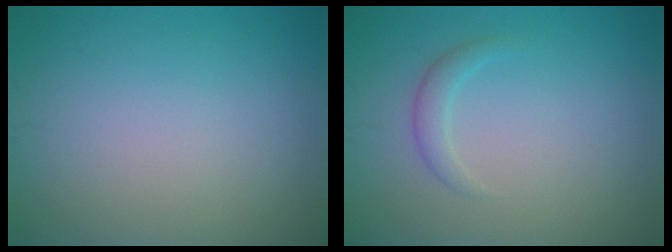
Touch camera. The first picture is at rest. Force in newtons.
{"total": 1.4, "press": 1.4, "slide": 0.1}